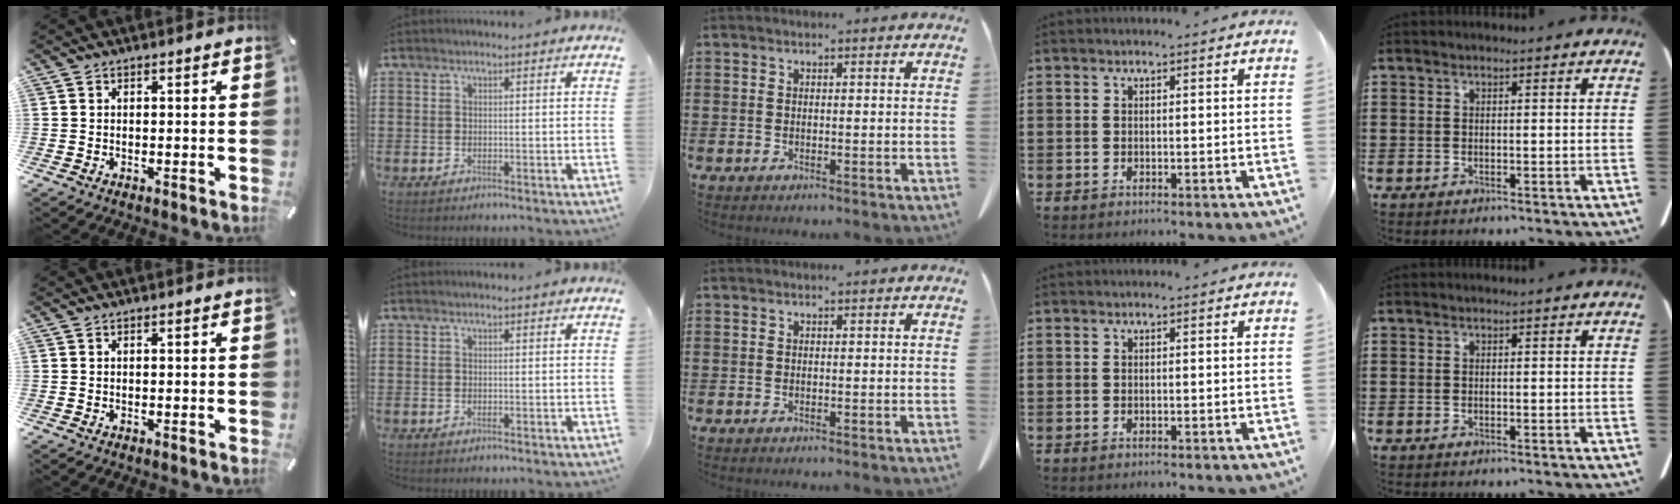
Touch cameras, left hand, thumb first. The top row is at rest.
{}